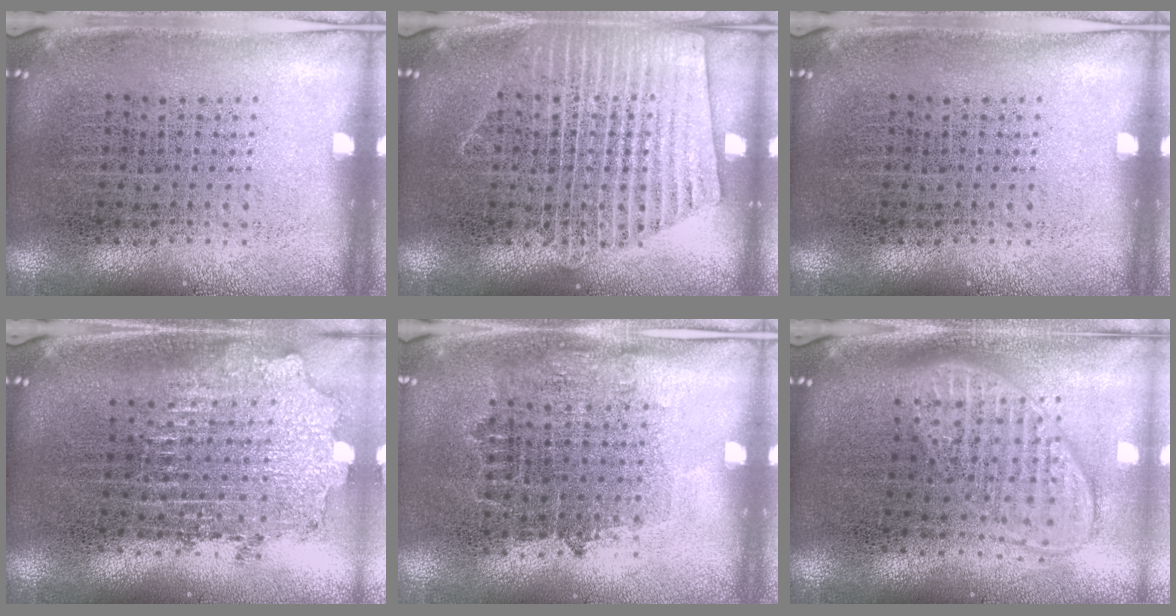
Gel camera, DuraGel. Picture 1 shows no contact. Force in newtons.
{"total": 2.9, "press": 2.9, "slide": 0.3}
{"total": 0.0}
{"total": 1.9, "press": 1.5, "slide": 1.2}
{"total": 0.8, "press": 0.7, "slide": 0.4}
{"total": 1.9, "press": 1.5, "slide": 1.1}